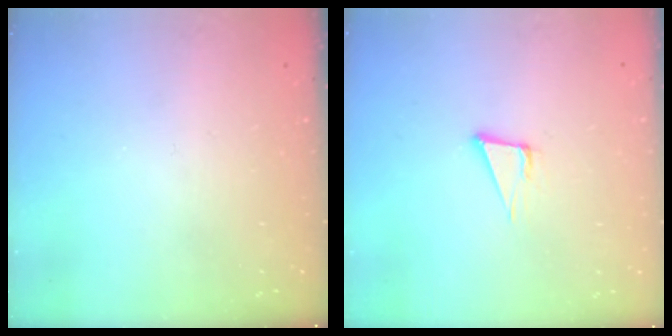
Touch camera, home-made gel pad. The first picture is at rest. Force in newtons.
{"total": 5.4, "press": 4.4, "slide": 3.1}